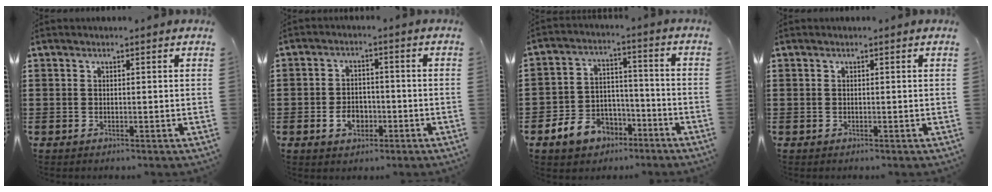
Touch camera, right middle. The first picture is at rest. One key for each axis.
{"total": 4.2, "fx": -1.6, "fy": 2.9, "fz": 2.5, "tx": -0.041, "ty": 0.001, "tz": -0.032}
{"total": 6.7, "fx": -4.9, "fy": 4.4, "fz": 1.5, "tx": -0.050, "ty": 0.021, "tz": -0.098}
{"total": 0.0}